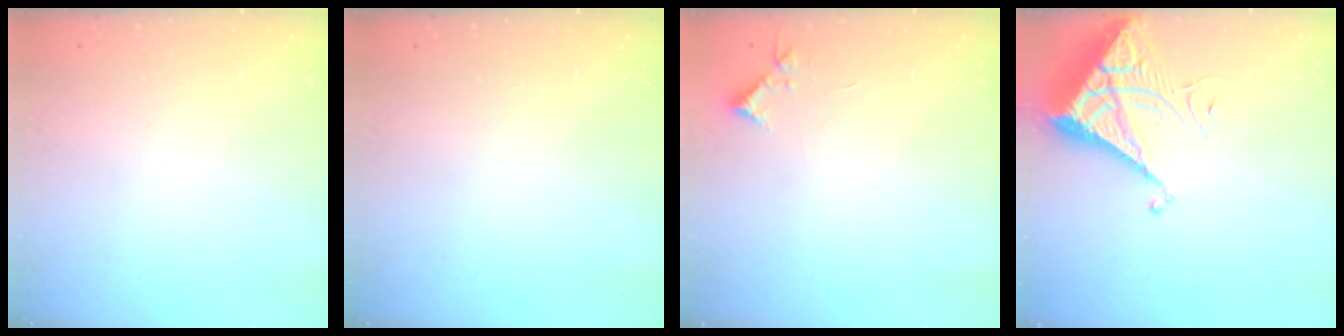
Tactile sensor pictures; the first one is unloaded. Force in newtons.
{"total": 0.0}
{"total": 3.6, "press": 3.6, "slide": 0.5}
{"total": 7.0, "press": 7.0, "slide": 0.6}